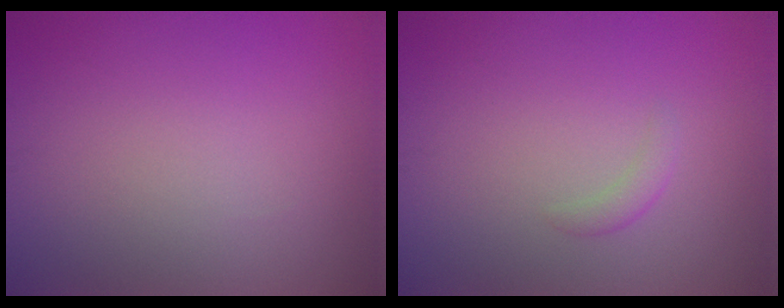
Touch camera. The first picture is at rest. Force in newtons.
{"total": 1.0, "press": 1.0, "slide": 0.0}